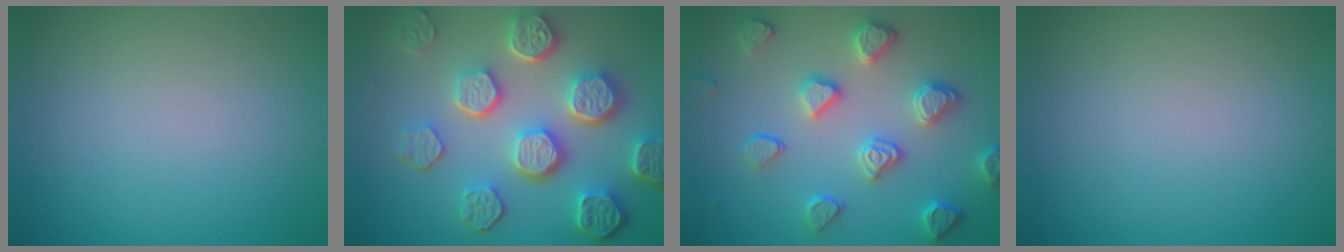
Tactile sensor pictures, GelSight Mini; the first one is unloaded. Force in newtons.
{"total": 8.1, "press": 6.2, "slide": 5.3}
{"total": 4.6, "press": 4.1, "slide": 2.1}
{"total": 0.0}